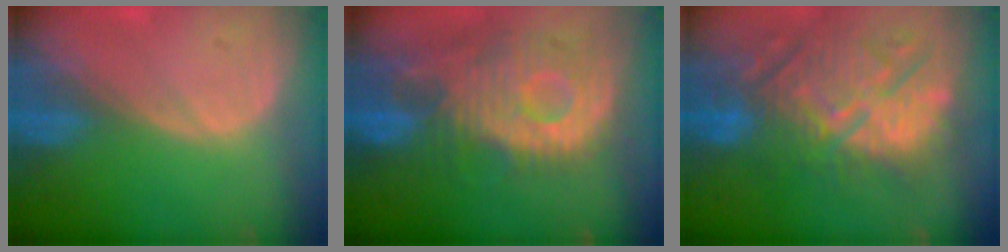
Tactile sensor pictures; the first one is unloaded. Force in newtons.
{"total": 11.9, "press": 10.7, "slide": 5.3}
{"total": 12.6, "press": 12.0, "slide": 3.8}